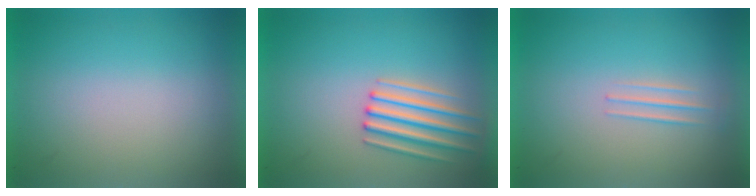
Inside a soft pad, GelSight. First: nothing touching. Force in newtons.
{"total": 1.6}
{"total": 1.4}